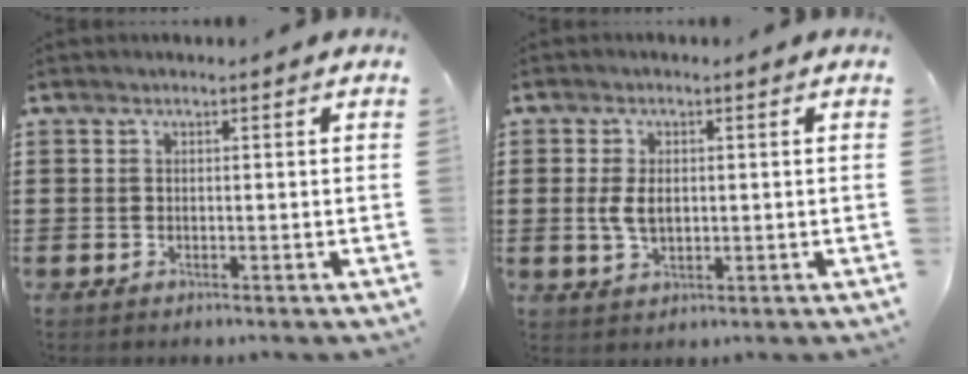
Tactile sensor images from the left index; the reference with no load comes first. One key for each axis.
{"total": 4.0, "fx": 0.2, "fy": 2.3, "fz": 3.3, "tx": -0.080, "ty": 0.002, "tz": -0.001}